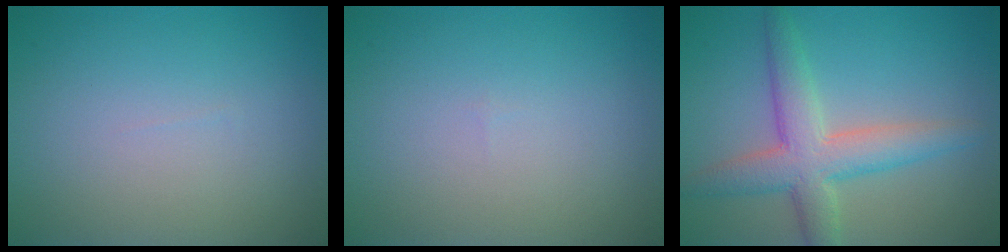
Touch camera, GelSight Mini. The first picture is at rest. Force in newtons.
{"total": 0.0}
{"total": 5.3, "press": 5.3, "slide": 0.3}